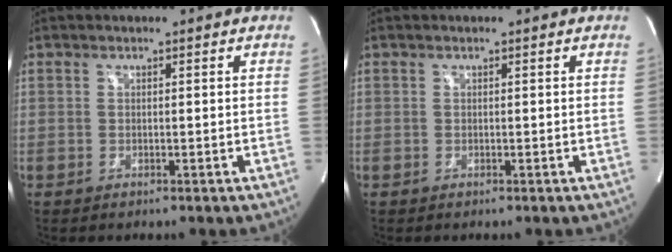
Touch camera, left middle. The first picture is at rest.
{"total": 0.0}